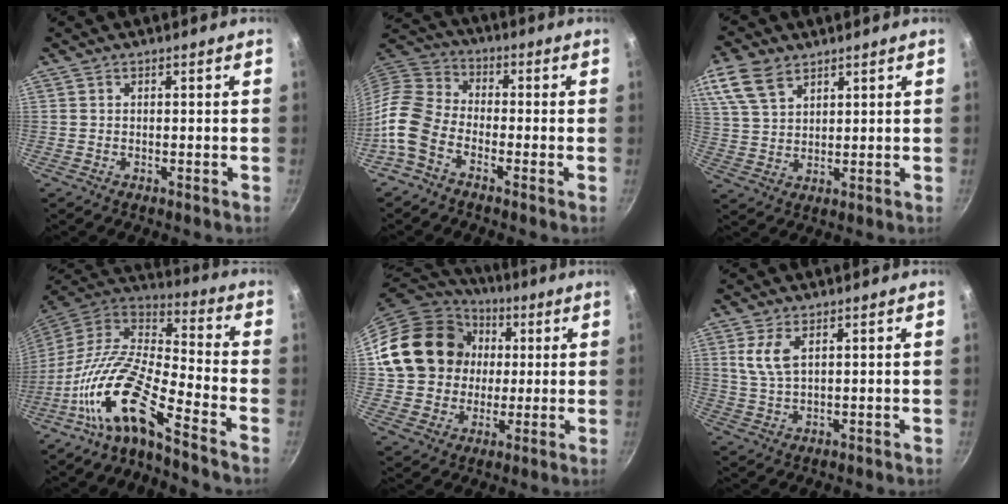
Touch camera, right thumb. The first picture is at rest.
{"total": 9.9, "force": [-4.8, 6.1, 6.2], "torque": [-0.126, 0.046, -0.121]}
{"total": 10.2, "force": [6.1, 5.9, 5.6], "torque": [-0.107, -0.008, 0.125]}
{"total": 15.5, "force": [-9.2, 3.6, 12.0], "torque": [-0.231, 0.068, -0.199]}
{"total": 20.3, "force": [3.4, 17.3, 9.9], "torque": [-0.165, 0.024, 0.066]}
{"total": 5.4, "force": [2.2, 2.2, 4.4], "torque": [-0.089, -0.010, 0.046]}